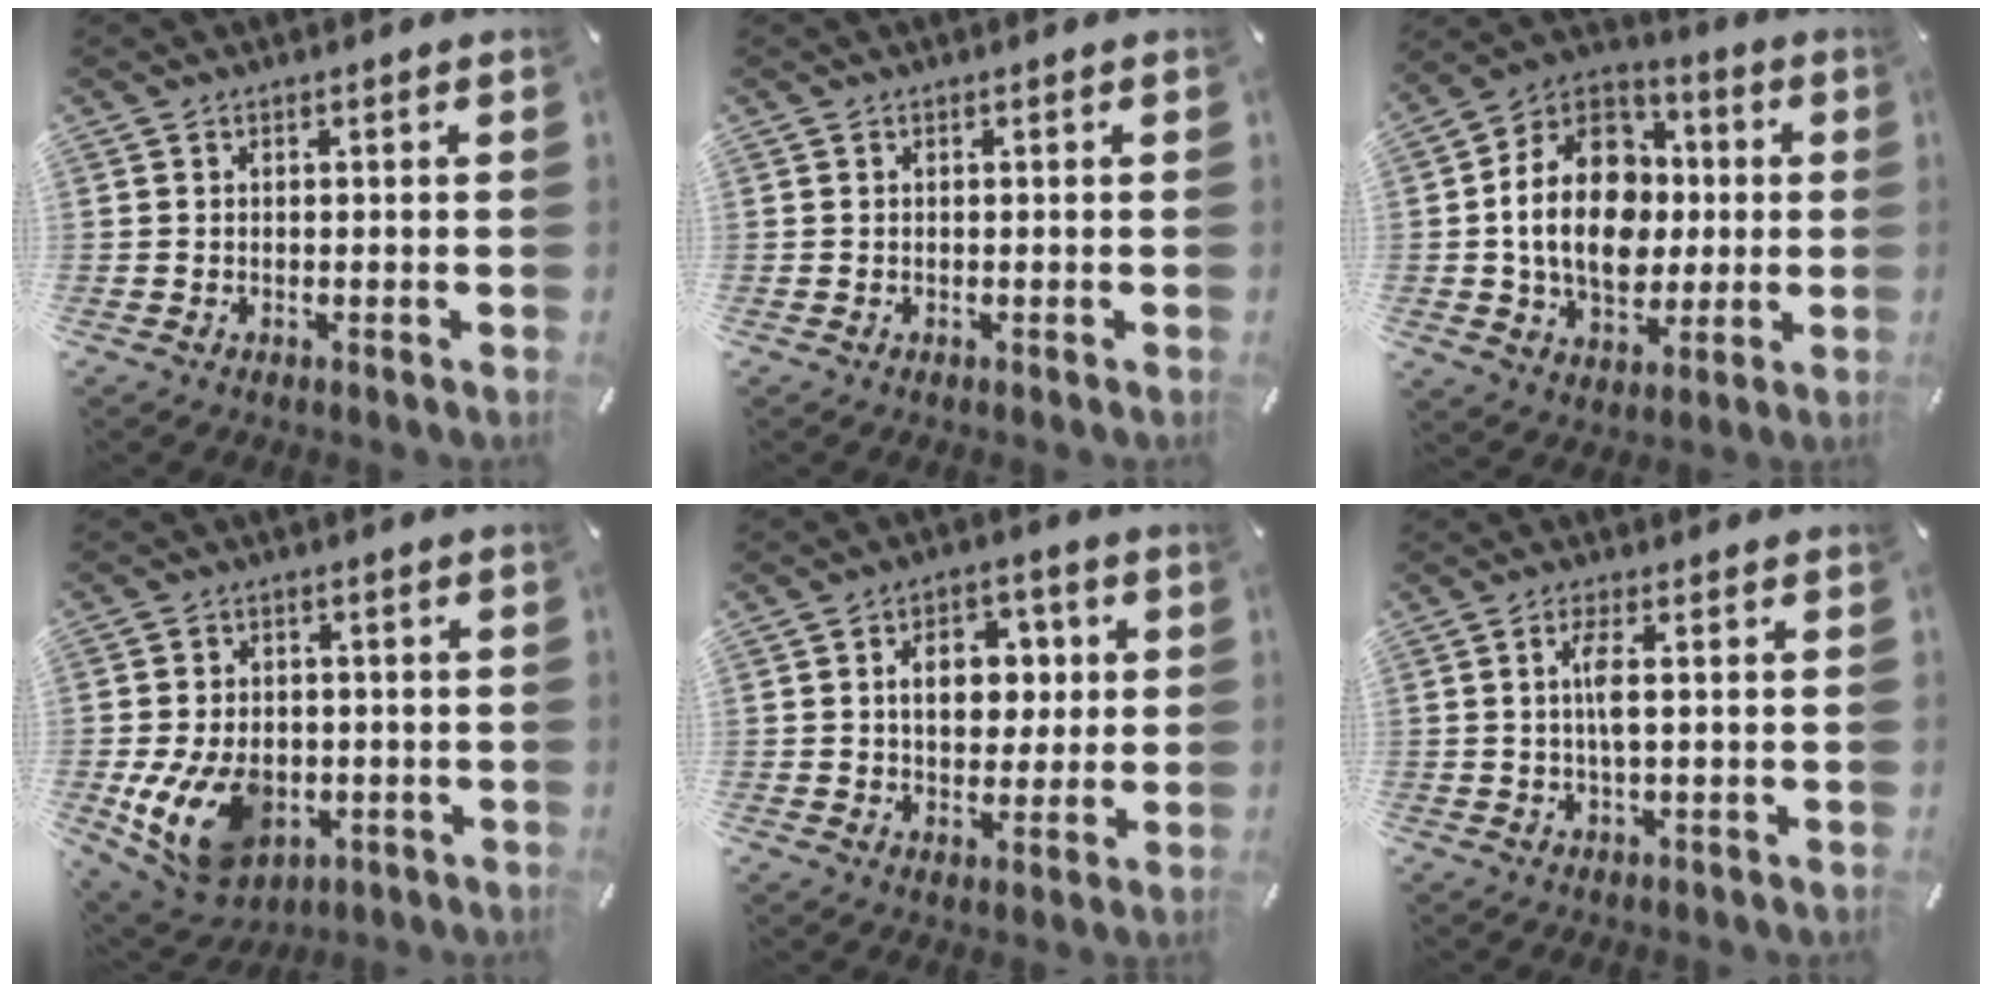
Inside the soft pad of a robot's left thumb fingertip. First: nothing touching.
{"total": 0.0}
{"total": 18.2, "force": [-1.2, 14.8, 10.6], "torque": [-0.218, 0.009, -0.022]}
{"total": 14.4, "force": [-3.8, 10.5, 9.2], "torque": [-0.186, 0.013, -0.062]}
{"total": 10.6, "force": [1.8, 7.9, 6.9], "torque": [-0.092, 0.004, 0.027]}
{"total": 4.6, "force": [0.5, 0.8, 4.5], "torque": [-0.094, -0.004, 0.002]}